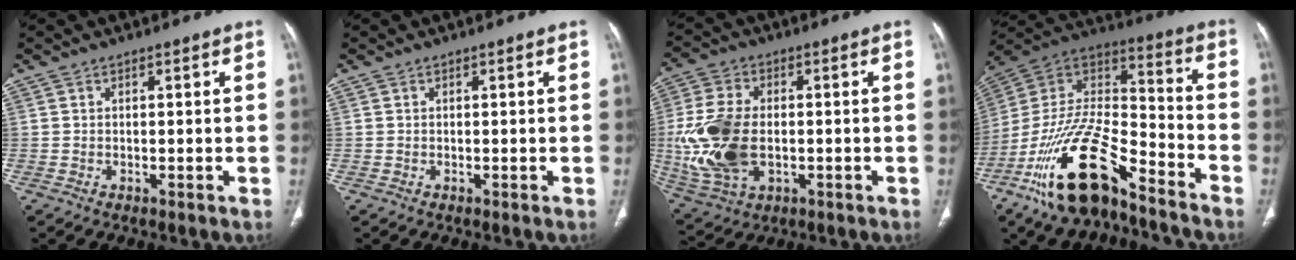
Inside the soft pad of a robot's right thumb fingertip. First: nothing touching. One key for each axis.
{"total": 0.0}
{"total": 15.6, "fx": -1.5, "fy": 9.7, "fz": 12.1, "tx": -0.263, "ty": 0.000, "tz": -0.016}
{"total": 22.4, "fx": -14.5, "fy": 8.8, "fz": 14.6, "tx": -0.295, "ty": 0.070, "tz": -0.262}